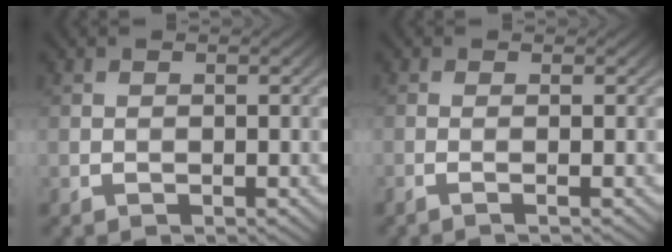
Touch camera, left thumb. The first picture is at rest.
{"total": 1.1, "force": [-0.1, 0.0, 1.1], "torque": [-0.014, 0.004, -0.012]}